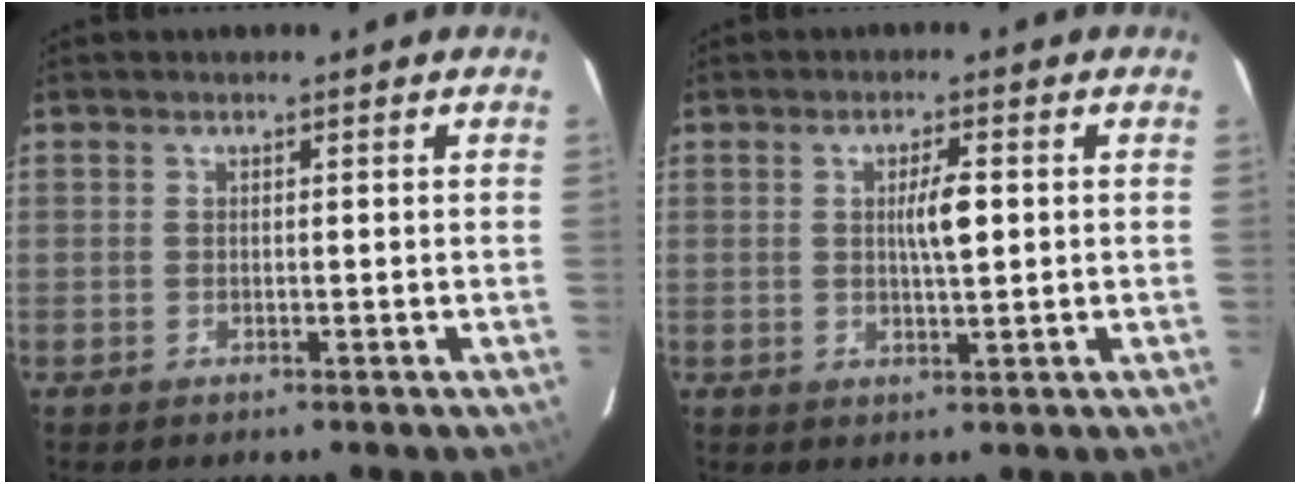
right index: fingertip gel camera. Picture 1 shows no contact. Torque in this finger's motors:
{"motor_torque": [0.39, 0.07, 0.08, 0.05]}